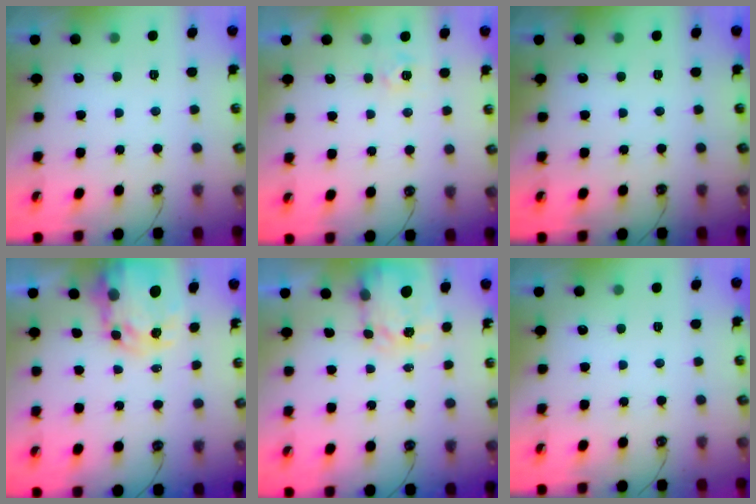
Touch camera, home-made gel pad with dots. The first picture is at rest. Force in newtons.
{"total": 3.6, "press": 3.6, "slide": 0.4}
{"total": 0.0}
{"total": 6.1, "press": 6.1, "slide": 0.6}
{"total": 3.5, "press": 3.5, "slide": 0.4}
{"total": 0.0}